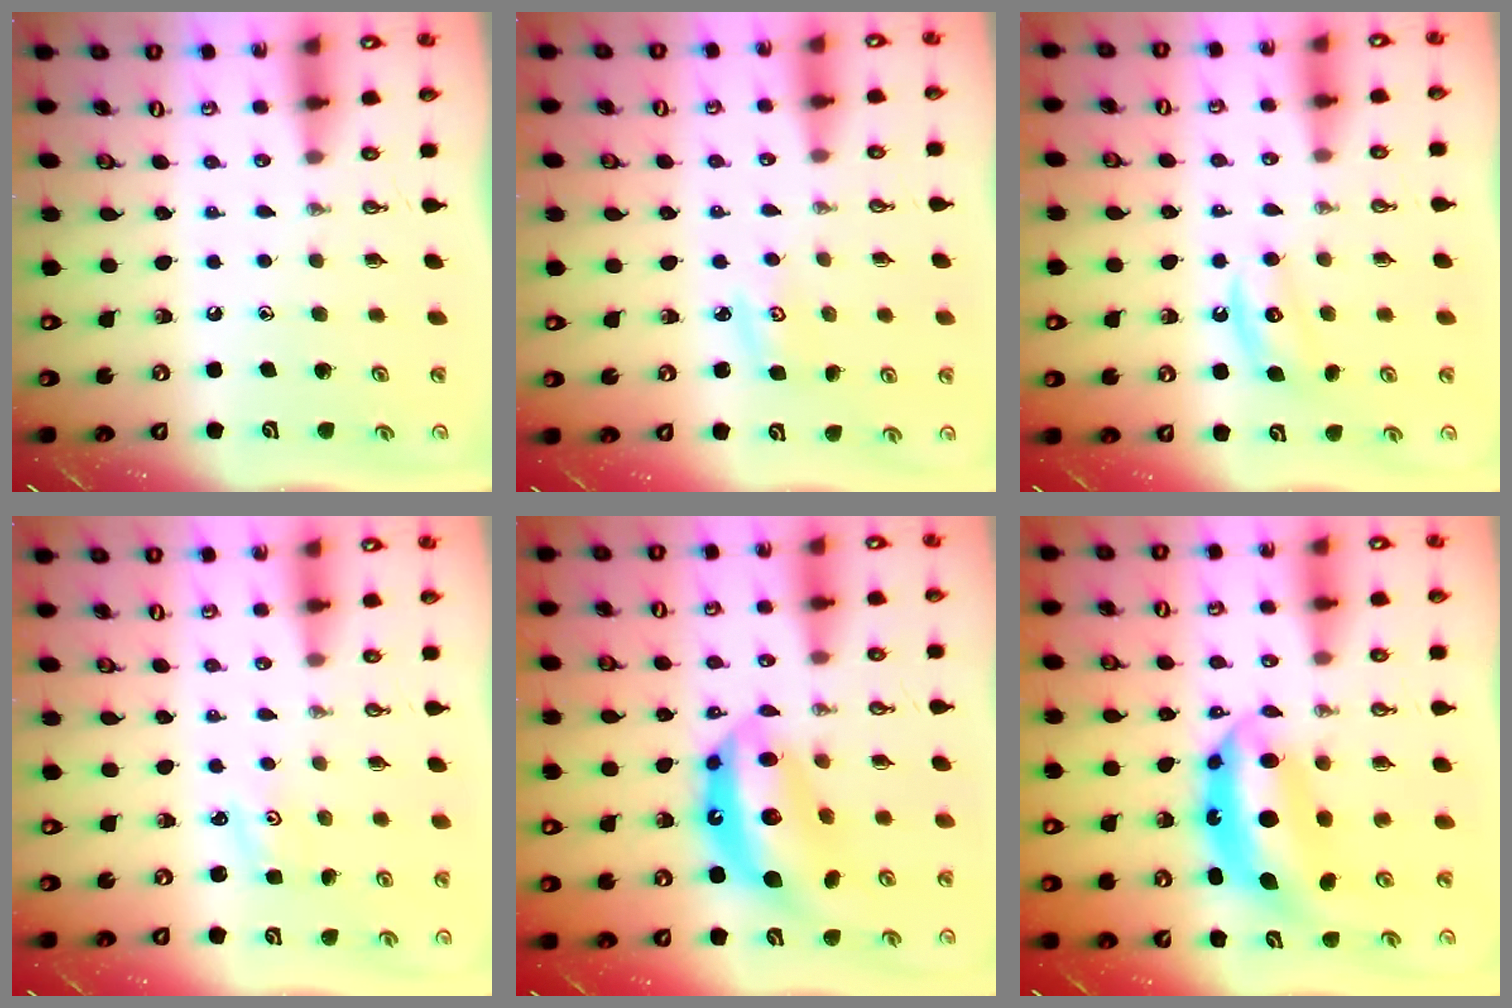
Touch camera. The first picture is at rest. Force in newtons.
{"total": 2.7, "press": 2.7, "slide": 0.4}
{"total": 4.8, "press": 4.7, "slide": 0.8}
{"total": 1.3, "press": 1.2, "slide": 0.2}
{"total": 15.0, "press": 14.9, "slide": 1.3}
{"total": 9.2, "press": 9.2, "slide": 0.7}